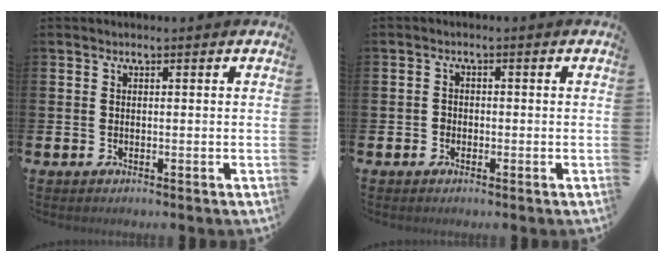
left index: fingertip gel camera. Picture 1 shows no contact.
{"total": 1.3, "force": [-0.7, 1.1, 0.3], "torque": [-0.004, 0.003, -0.017]}